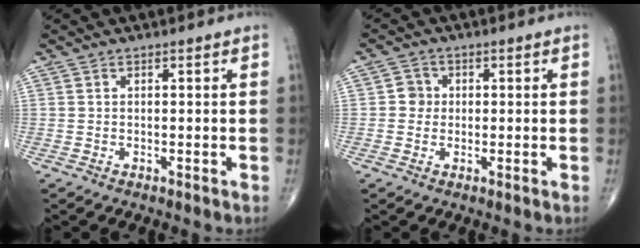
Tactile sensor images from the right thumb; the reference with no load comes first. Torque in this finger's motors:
{"motor_torque": [-0.28, 0.14, 0.03, -0.02, -0.01]}